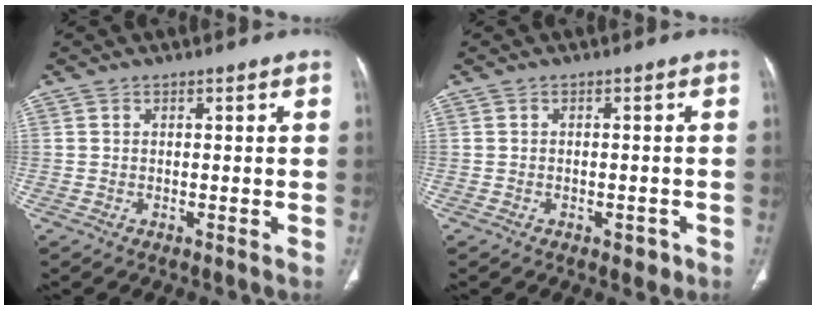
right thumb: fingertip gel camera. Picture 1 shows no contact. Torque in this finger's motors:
{"motor_torque": [0.12, 0.31, -0.23, 0.07, 0.01]}